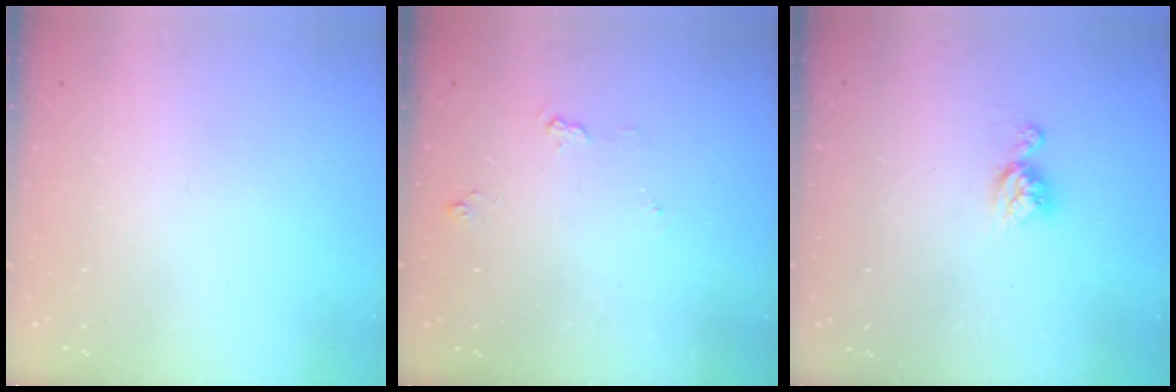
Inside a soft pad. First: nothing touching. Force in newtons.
{"total": 5.4, "press": 5.4, "slide": 0.6}
{"total": 8.0, "press": 7.9, "slide": 0.7}